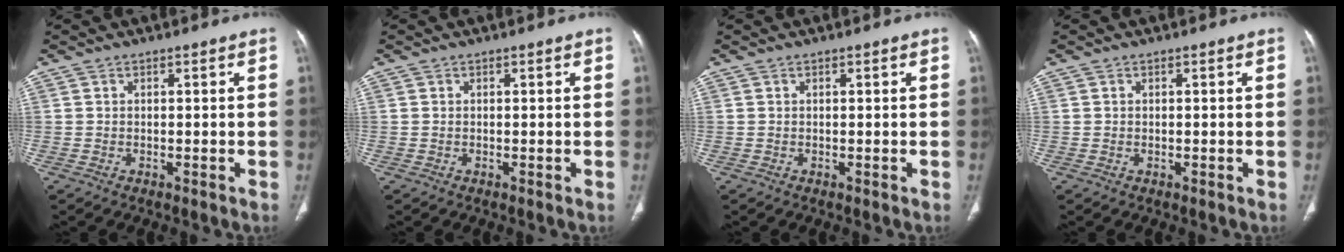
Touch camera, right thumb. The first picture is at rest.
{"total": 0.0}
{"total": 0.0}
{"total": 0.0}